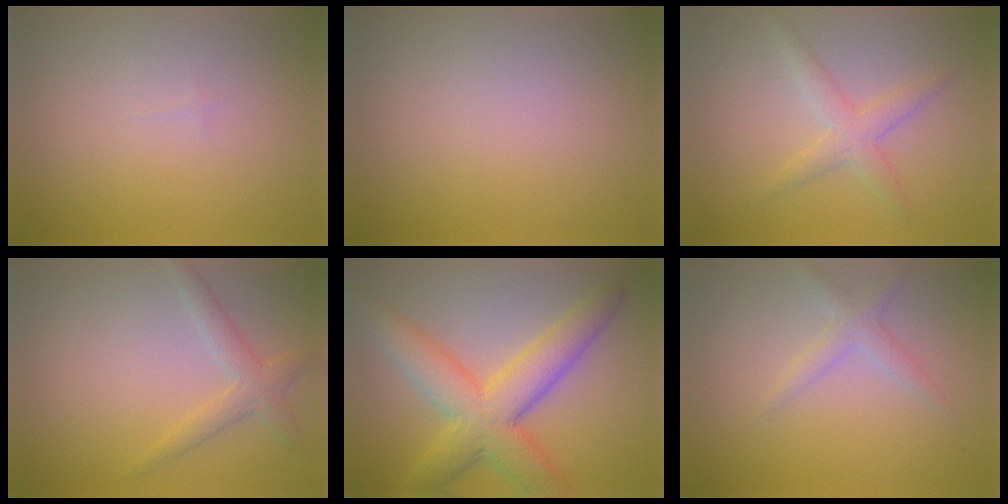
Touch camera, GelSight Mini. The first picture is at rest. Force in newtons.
{"total": 0.0}
{"total": 2.5, "press": 2.5, "slide": 0.1}
{"total": 2.4, "press": 2.4, "slide": 0.2}
{"total": 7.9, "press": 7.9, "slide": 0.1}
{"total": 1.8, "press": 1.8, "slide": 0.1}